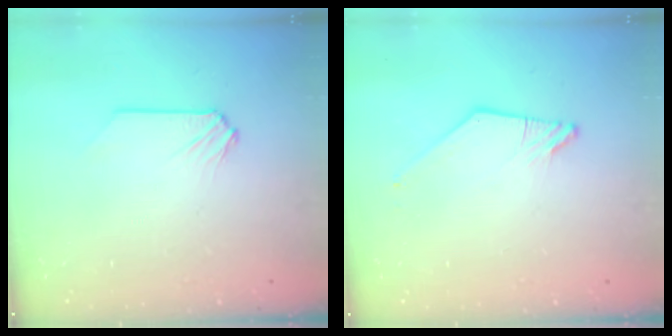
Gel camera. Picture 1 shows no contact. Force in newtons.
{"total": 0.7, "press": 0.7, "slide": 0.2}